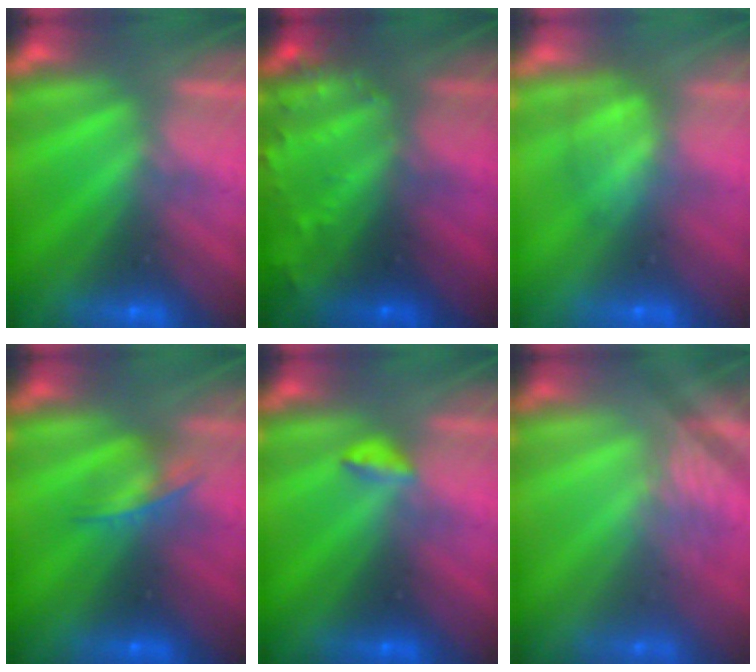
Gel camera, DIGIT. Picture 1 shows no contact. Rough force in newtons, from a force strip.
{"total": 9.3}
{"total": 5.5}
{"total": 8.4}
{"total": 2.8}
{"total": 2.3}